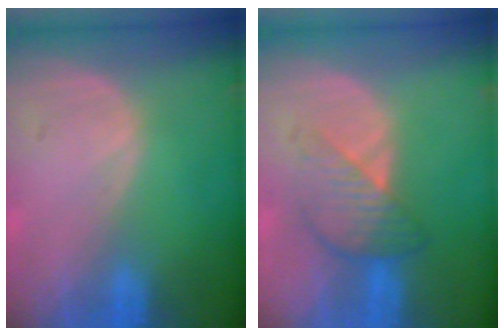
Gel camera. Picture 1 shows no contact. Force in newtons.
{"total": 4.8, "press": 4.8, "slide": 0.3}